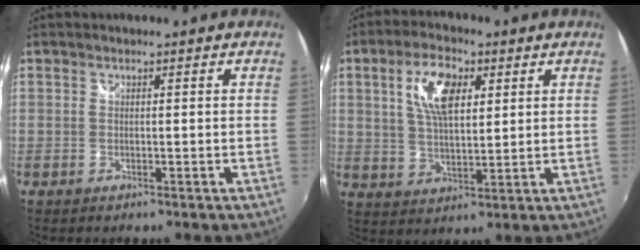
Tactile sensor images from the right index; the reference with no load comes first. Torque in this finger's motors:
{"motor_torque": [0.35, 0.00, 0.43, 0.14]}